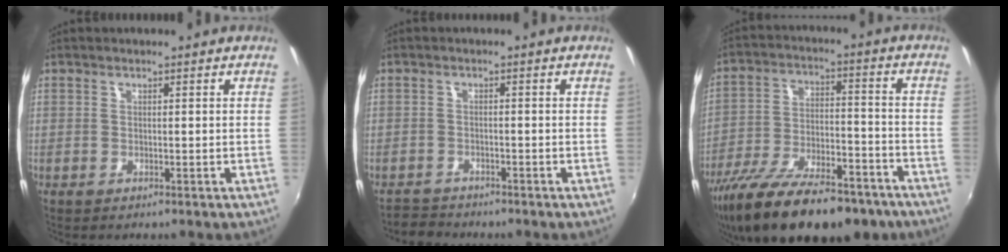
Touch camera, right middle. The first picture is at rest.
{"total": 2.8, "force": [-2.6, 0.9, -0.3], "torque": [-0.007, 0.003, -0.052]}
{"total": 25.2, "force": [-18.5, 9.1, 14.4], "torque": [-0.270, -0.042, -0.281]}